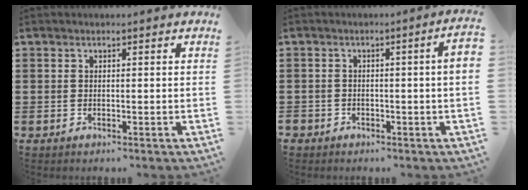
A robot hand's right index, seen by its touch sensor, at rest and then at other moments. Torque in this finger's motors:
{"motor_torque": [1.22, 0.92, 0.76, 0.12]}